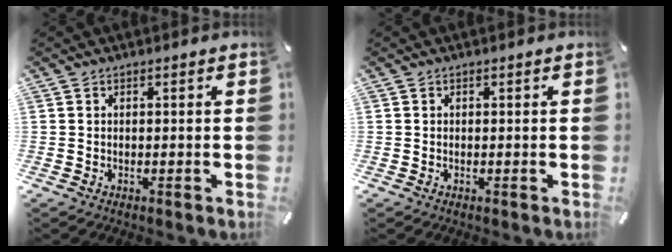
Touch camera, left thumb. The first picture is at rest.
{"total": 0.0}